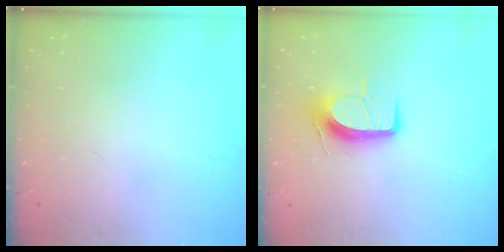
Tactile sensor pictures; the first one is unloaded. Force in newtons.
{"total": 11.1, "press": 11.1, "slide": 0.5}